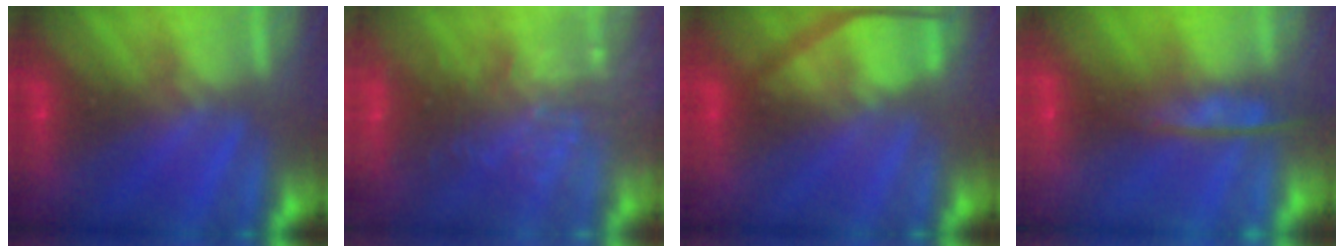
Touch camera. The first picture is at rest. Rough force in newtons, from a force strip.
{"total": 8.4}
{"total": 4.6}
{"total": 8.2}